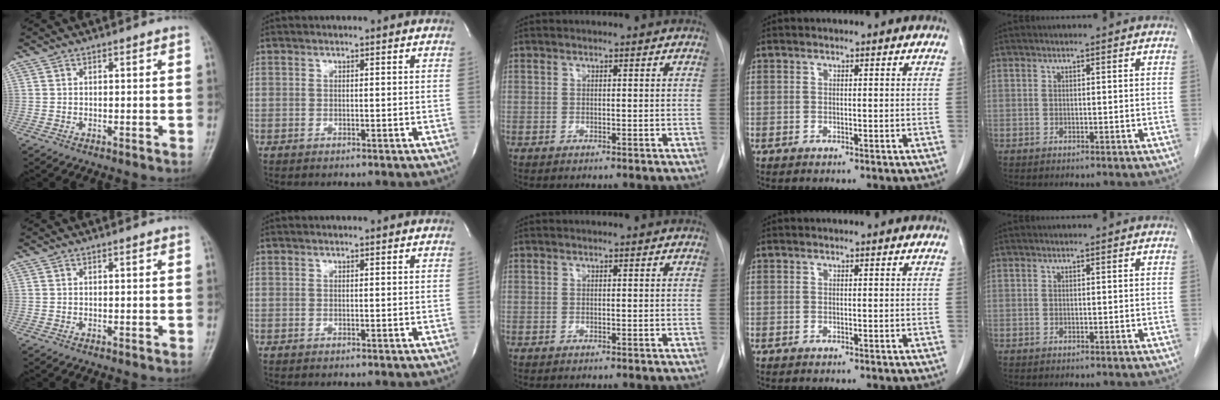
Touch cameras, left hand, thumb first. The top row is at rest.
{}